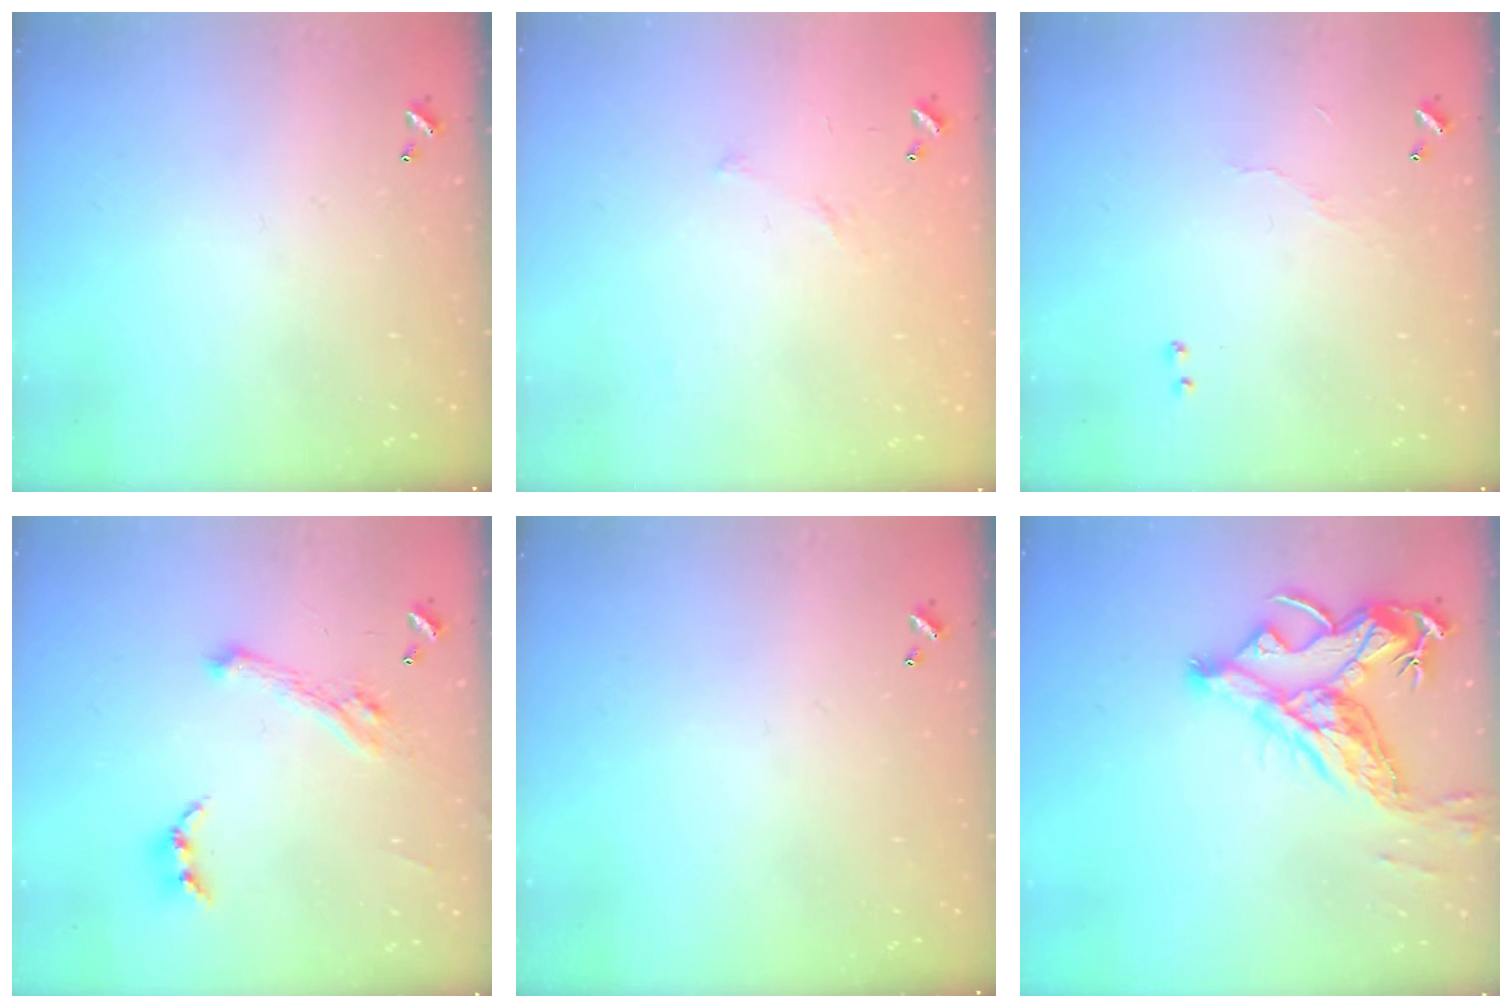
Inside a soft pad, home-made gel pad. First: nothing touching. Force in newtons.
{"total": 5.7, "press": 5.7, "slide": 0.7}
{"total": 5.8, "press": 5.8, "slide": 0.5}
{"total": 5.1, "press": 5.0, "slide": 1.0}
{"total": 0.0}
{"total": 13.7, "press": 13.6, "slide": 2.0}